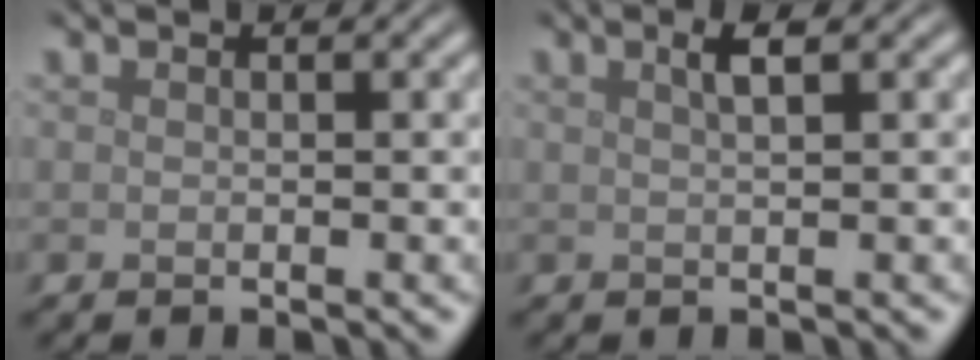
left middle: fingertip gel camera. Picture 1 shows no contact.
{"total": 1.9, "force": [0.9, 0.5, 1.6], "torque": [-0.021, 0.007, 0.012]}